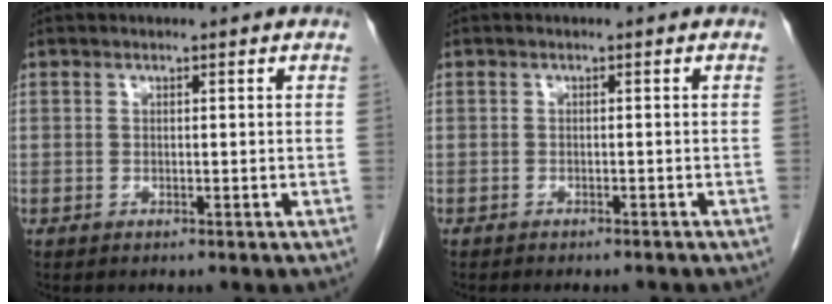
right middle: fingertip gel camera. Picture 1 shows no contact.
{"total": 4.5, "force": [-4.0, 1.1, 1.7], "torque": [-0.018, -0.005, -0.048]}